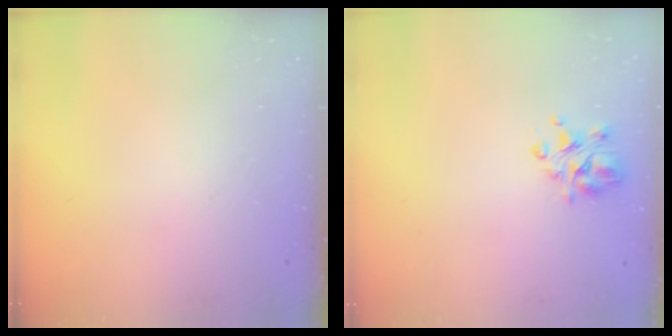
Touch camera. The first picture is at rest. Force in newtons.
{"total": 5.1, "press": 4.8, "slide": 1.8}